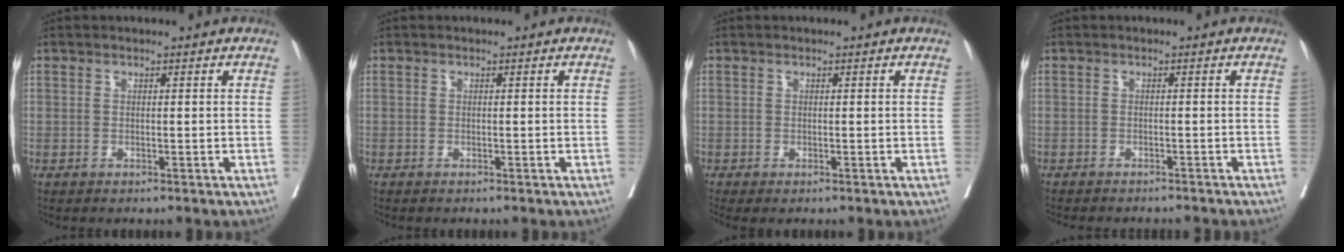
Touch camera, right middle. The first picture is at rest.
{"total": 0.0}
{"total": 1.2, "force": [-0.9, 0.3, 0.7], "torque": [-0.006, -0.005, -0.011]}
{"total": 7.3, "force": [-6.8, 1.2, 2.3], "torque": [-0.020, -0.008, -0.082]}